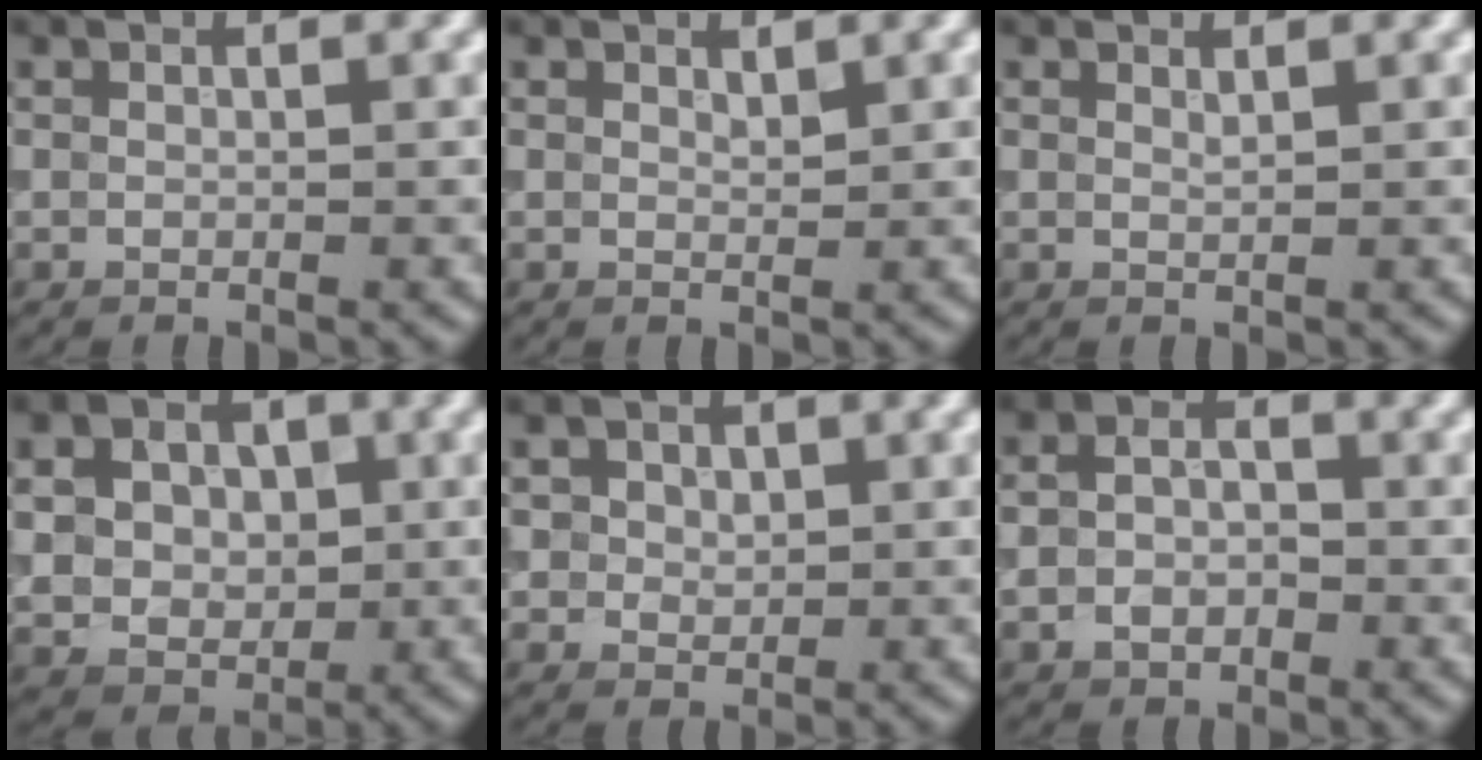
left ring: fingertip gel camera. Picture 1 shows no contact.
{"total": 0.7, "force": [0.6, 0.2, 0.3], "torque": [-0.006, -0.003, 0.012]}
{"total": 0.6, "force": [0.5, 0.1, 0.3], "torque": [-0.002, -0.002, 0.009]}
{"total": 8.9, "force": [1.6, 7.2, 4.9], "torque": [-0.093, 0.022, 0.017]}
{"total": 3.8, "force": [1.4, 3.1, 1.7], "torque": [-0.034, 0.002, 0.015]}
{"total": 3.1, "force": [-0.9, 2.3, 1.8], "torque": [-0.030, -0.002, -0.021]}